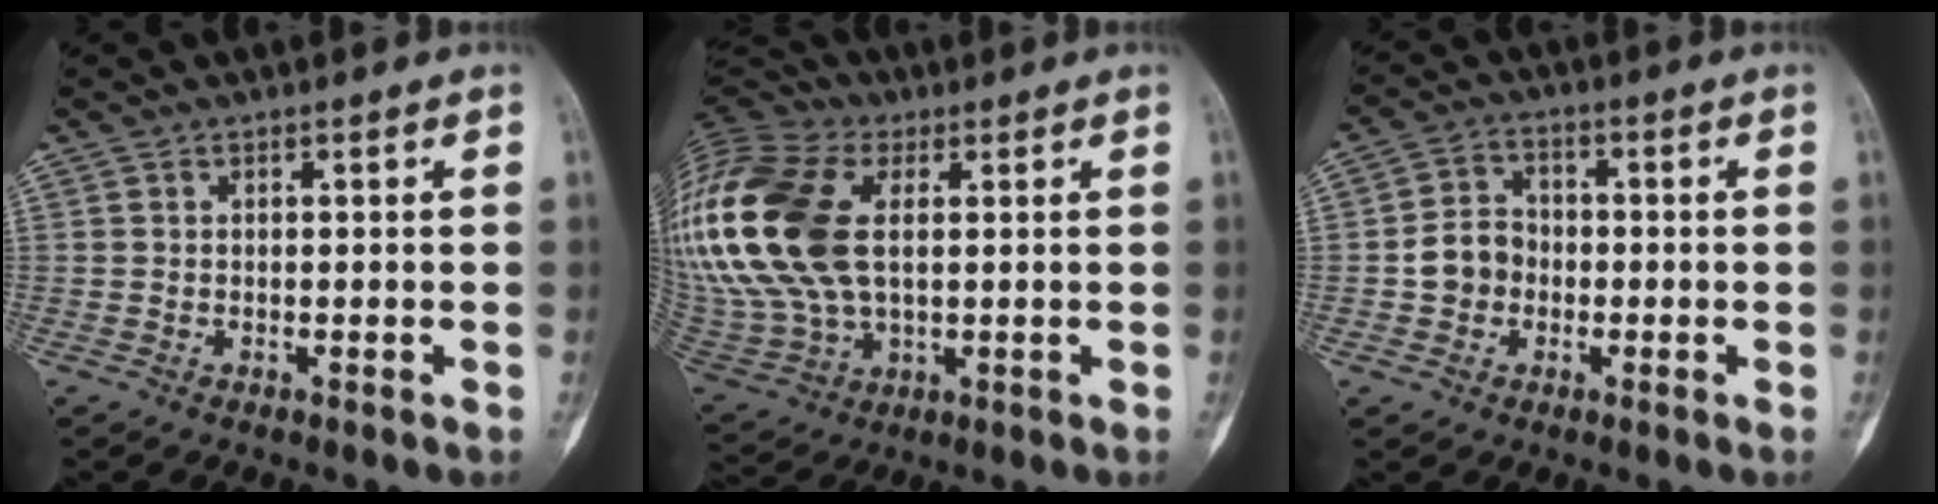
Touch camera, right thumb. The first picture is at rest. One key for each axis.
{"total": 28.2, "fx": 4.9, "fy": 17.2, "fz": 21.9, "tx": -0.529, "ty": 0.010, "tz": 0.099}
{"total": 6.3, "fx": -1.2, "fy": 5.5, "fz": 3.0, "tx": -0.037, "ty": 0.021, "tz": -0.031}